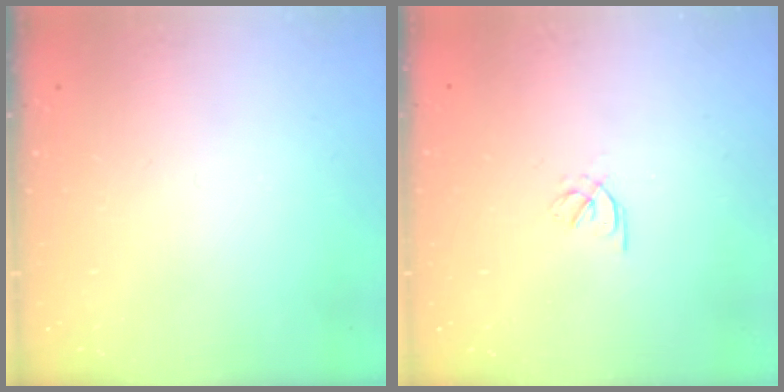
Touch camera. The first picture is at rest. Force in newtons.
{"total": 1.5, "press": 1.4, "slide": 0.5}